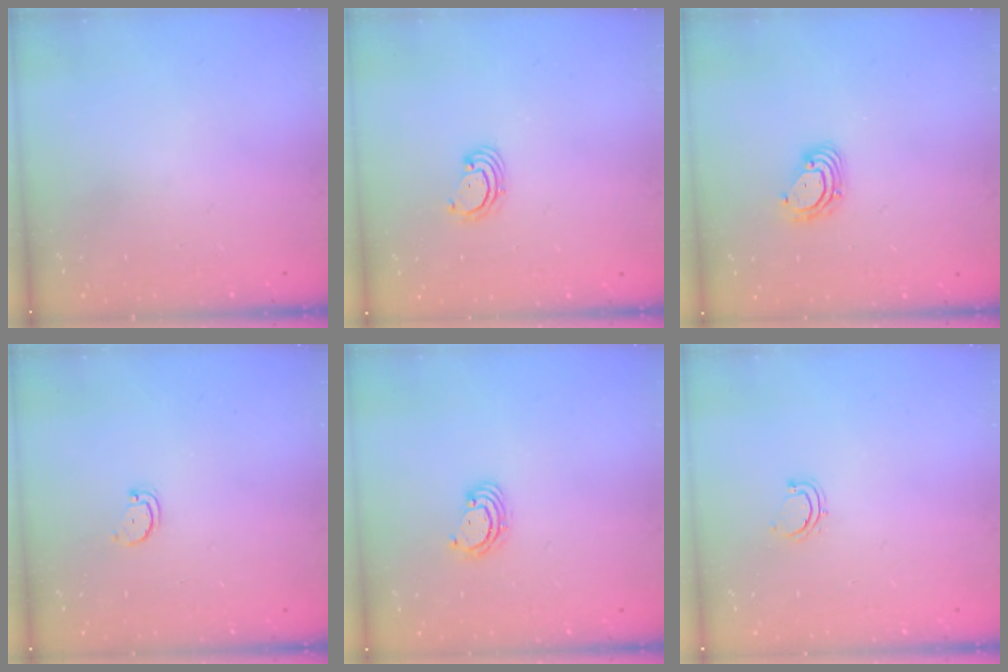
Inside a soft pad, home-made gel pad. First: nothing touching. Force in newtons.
{"total": 2.8, "press": 2.8, "slide": 0.3}
{"total": 5.6, "press": 5.6, "slide": 0.7}
{"total": 2.5, "press": 2.4, "slide": 0.4}
{"total": 3.5, "press": 3.5, "slide": 0.2}
{"total": 3.7, "press": 3.5, "slide": 1.2}